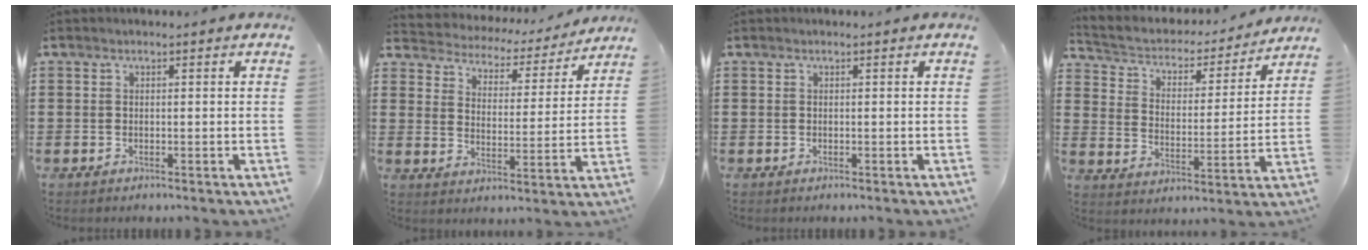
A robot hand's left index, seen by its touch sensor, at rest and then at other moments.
{"total": 3.3, "force": [3.3, 0.6, -0.3], "torque": [-0.020, -0.032, 0.047]}
{"total": 0.0}
{"total": 3.1, "force": [2.8, 1.3, 0.6], "torque": [-0.031, -0.025, 0.037]}